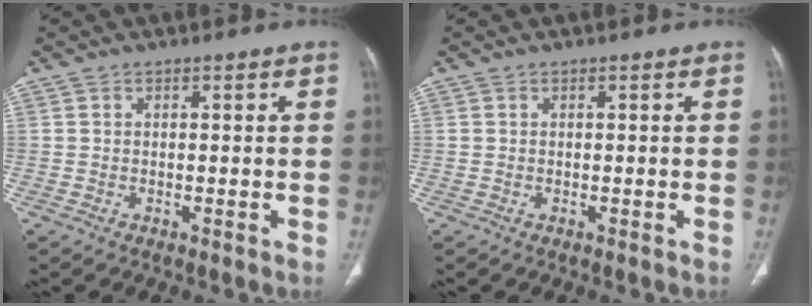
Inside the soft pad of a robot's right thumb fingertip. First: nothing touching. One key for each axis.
{"total": 0.0}